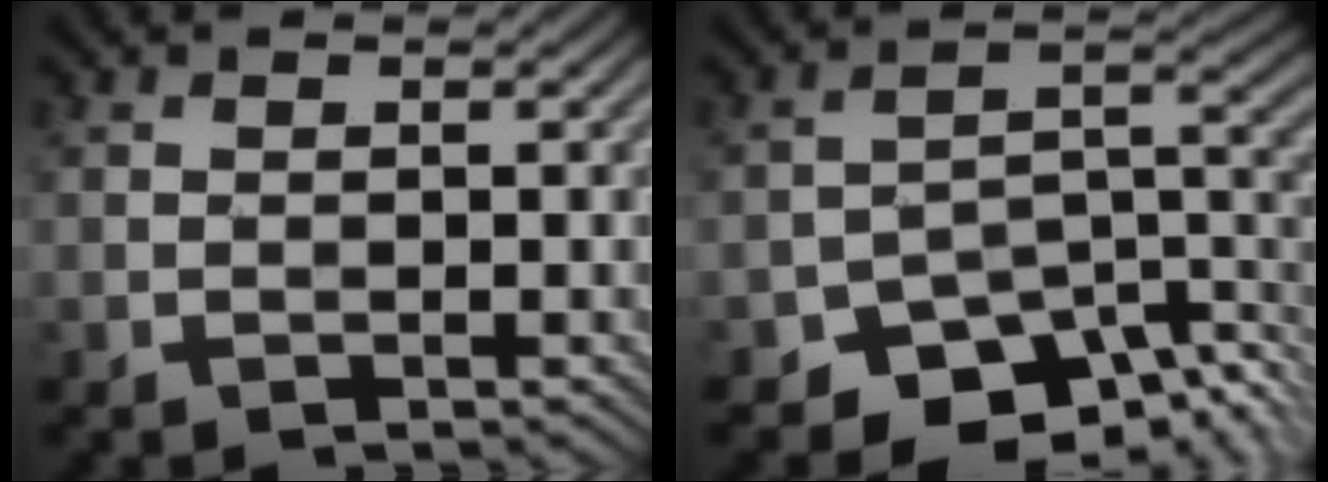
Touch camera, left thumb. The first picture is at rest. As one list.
[{"total": 9.6, "force": [-6.5, 5.3, 4.8], "torque": [-0.050, -0.015, -0.117]}]